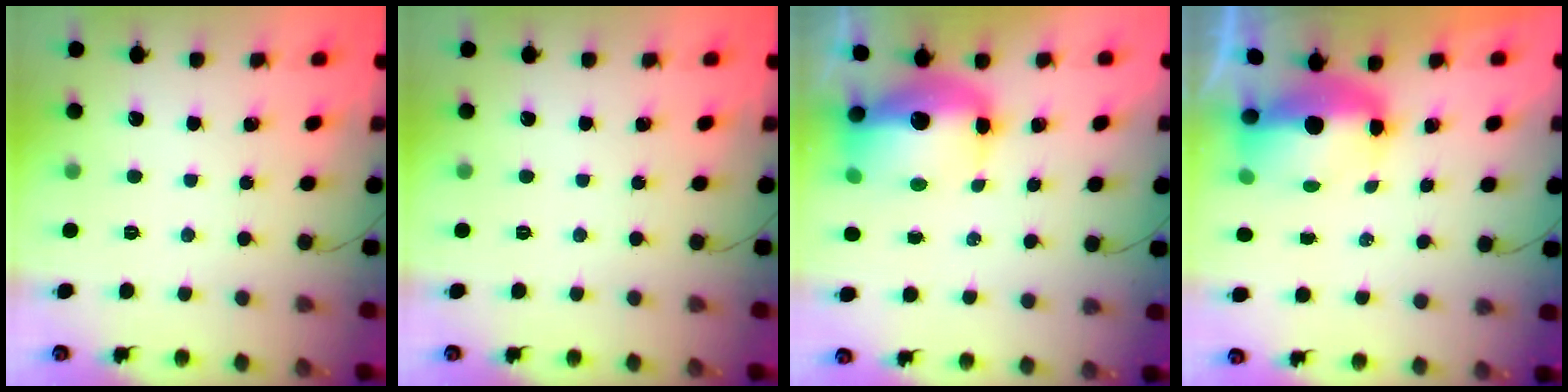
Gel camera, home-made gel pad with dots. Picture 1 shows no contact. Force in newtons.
{"total": 0.0}
{"total": 14.7, "press": 14.3, "slide": 3.2}
{"total": 7.8, "press": 7.7, "slide": 1.4}